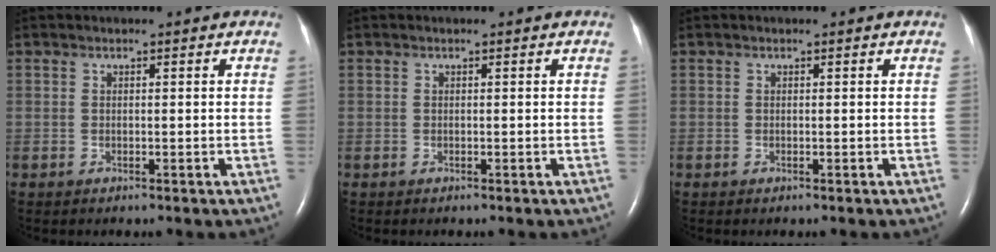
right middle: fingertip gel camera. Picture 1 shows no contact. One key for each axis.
{"total": 0.0}
{"total": 0.0}